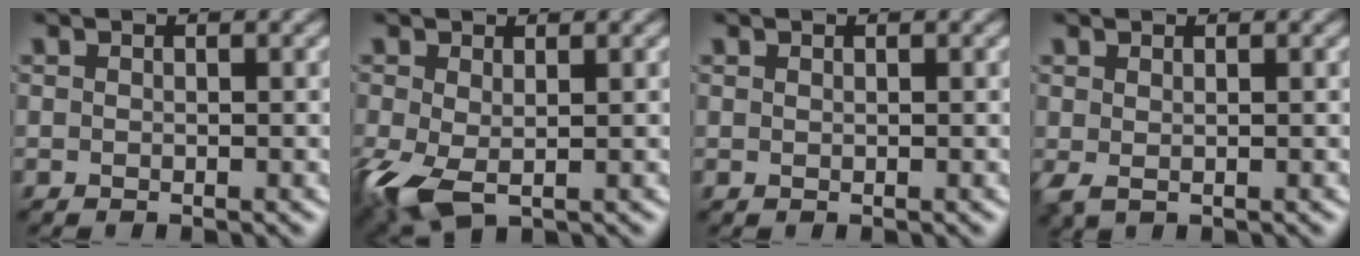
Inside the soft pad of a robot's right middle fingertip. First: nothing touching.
{"total": 4.7, "force": [-0.9, 2.6, 3.8], "torque": [-0.102, -0.011, -0.015]}
{"total": 0.0}
{"total": 1.2, "force": [0.2, 0.6, 1.0], "torque": [-0.026, -0.002, 0.006]}